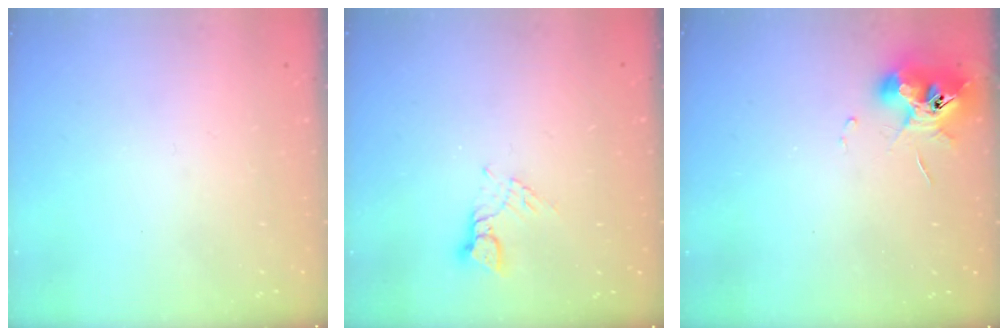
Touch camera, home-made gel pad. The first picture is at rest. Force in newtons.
{"total": 2.6, "press": 2.6, "slide": 0.3}
{"total": 11.9, "press": 11.8, "slide": 1.7}